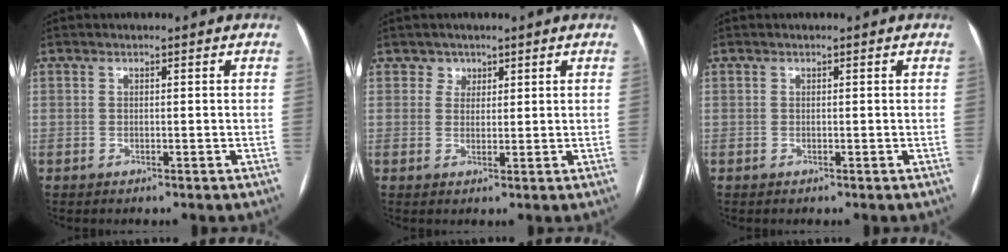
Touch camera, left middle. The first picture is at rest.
{"total": 1.9, "force": [1.2, 1.5, -0.2], "torque": [0.012, 0.002, 0.013]}
{"total": 0.0}